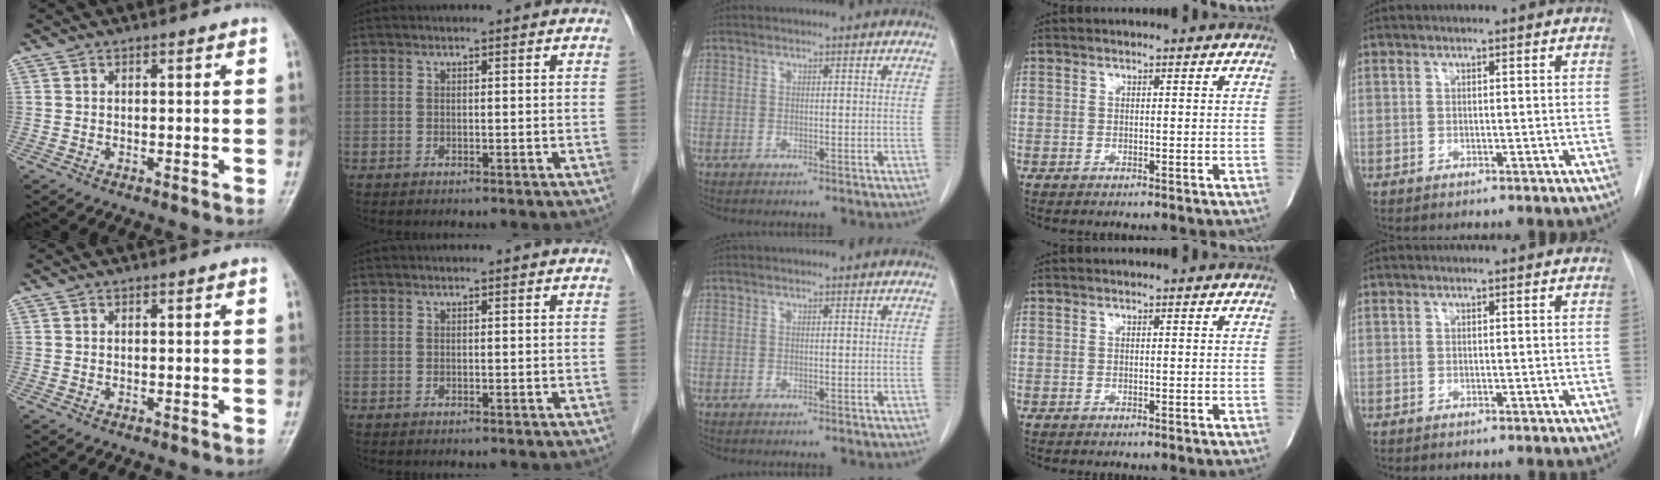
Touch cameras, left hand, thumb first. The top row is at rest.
{}